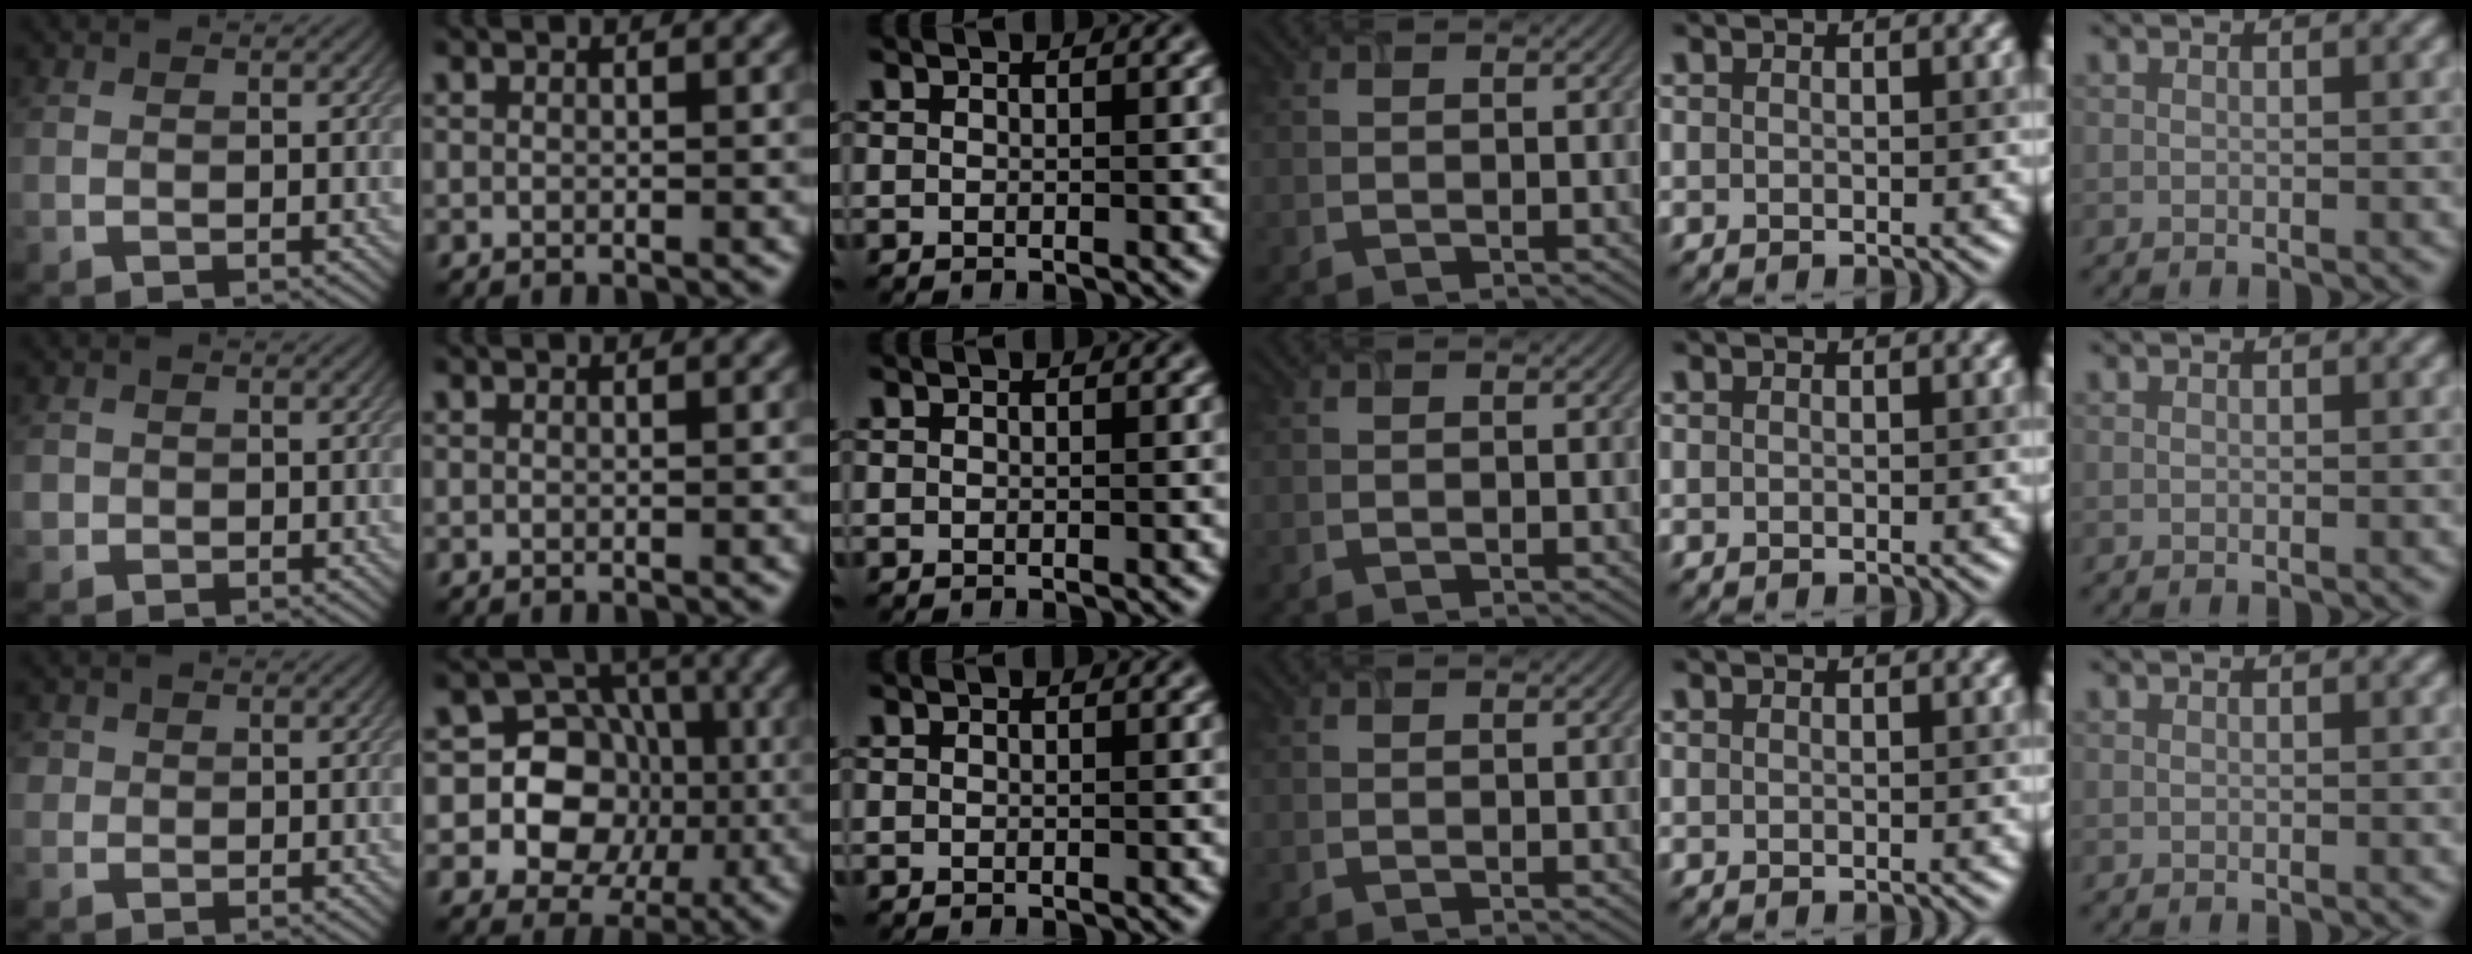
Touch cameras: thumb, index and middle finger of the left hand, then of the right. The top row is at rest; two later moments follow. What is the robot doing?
{"motion": "close", "object": "airpods case & airpods"}